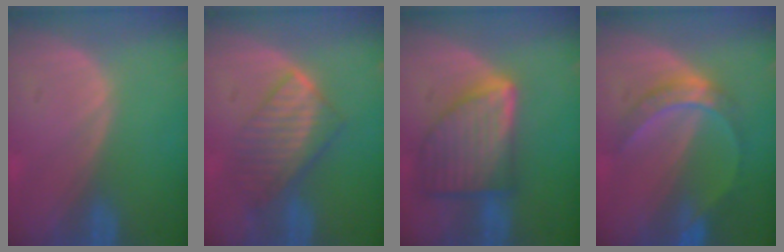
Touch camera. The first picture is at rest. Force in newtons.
{"total": 6.6, "press": 6.4, "slide": 1.8}
{"total": 9.4, "press": 9.3, "slide": 0.6}
{"total": 5.6, "press": 5.5, "slide": 1.0}